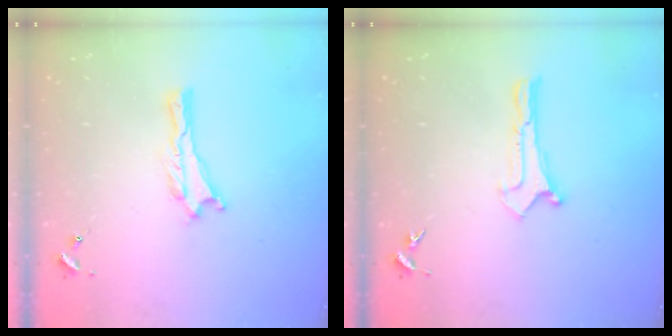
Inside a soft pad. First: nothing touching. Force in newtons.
{"total": 0.0}